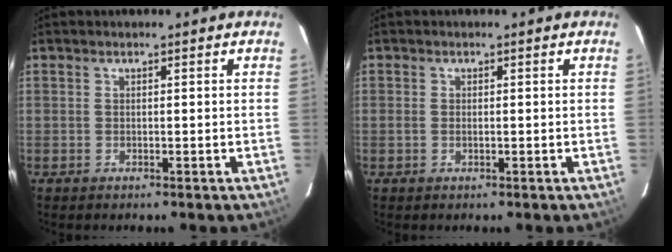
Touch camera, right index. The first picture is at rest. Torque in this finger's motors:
{"motor_torque": [-0.05, 0.10, -0.05, 0.00]}